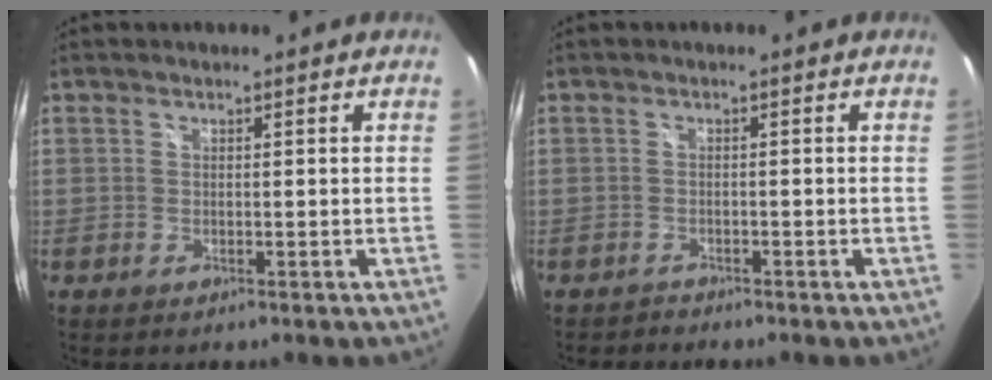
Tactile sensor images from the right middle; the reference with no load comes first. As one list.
[{"total": 1.1, "force": [-1.1, 0.2, -0.2], "torque": [0.001, 0.001, -0.020]}]